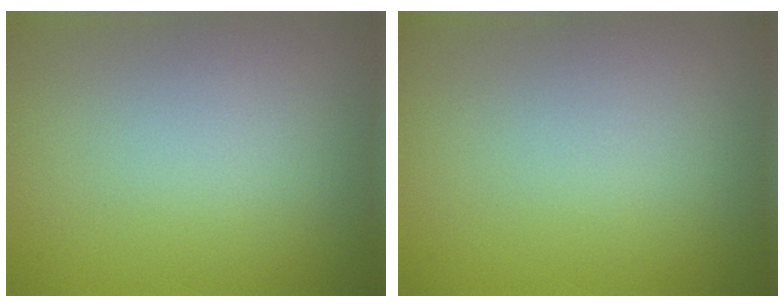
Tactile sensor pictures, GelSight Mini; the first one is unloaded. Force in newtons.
{"total": 0.0}